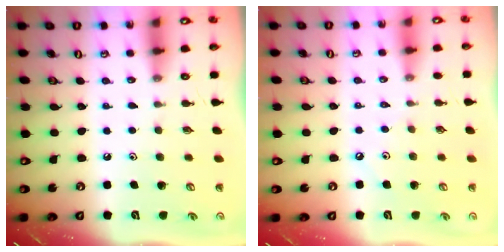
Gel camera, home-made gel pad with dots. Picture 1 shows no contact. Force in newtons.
{"total": 1.6, "press": 1.5, "slide": 0.4}